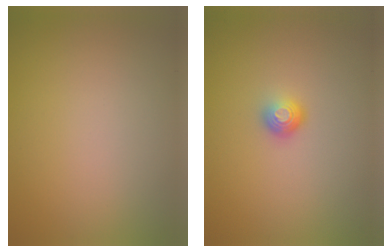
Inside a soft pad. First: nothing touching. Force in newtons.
{"total": 1.7, "press": 1.1, "slide": 1.3}